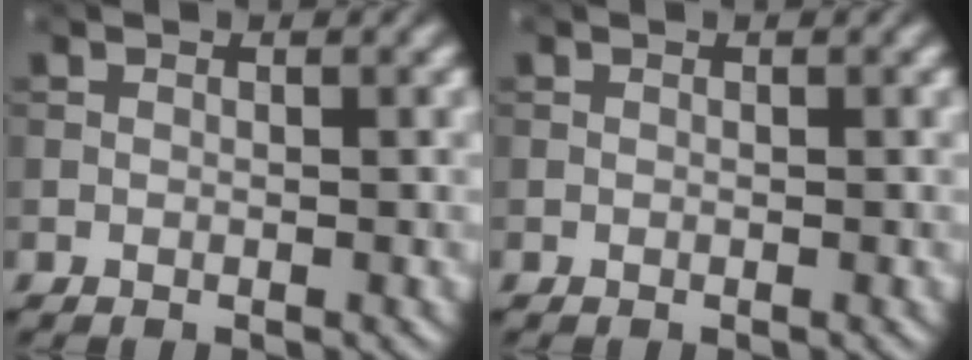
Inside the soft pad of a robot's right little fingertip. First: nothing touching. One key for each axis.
{"total": 0.0}